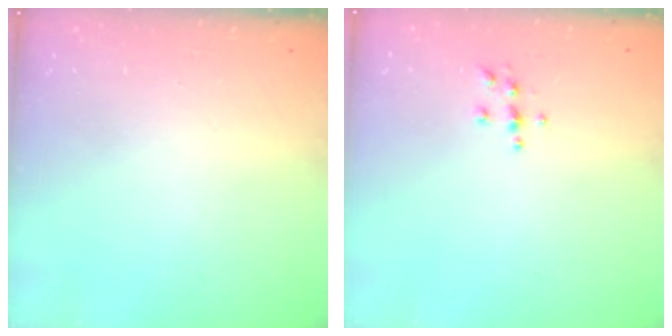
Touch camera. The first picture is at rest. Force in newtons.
{"total": 4.6, "press": 4.6, "slide": 0.5}